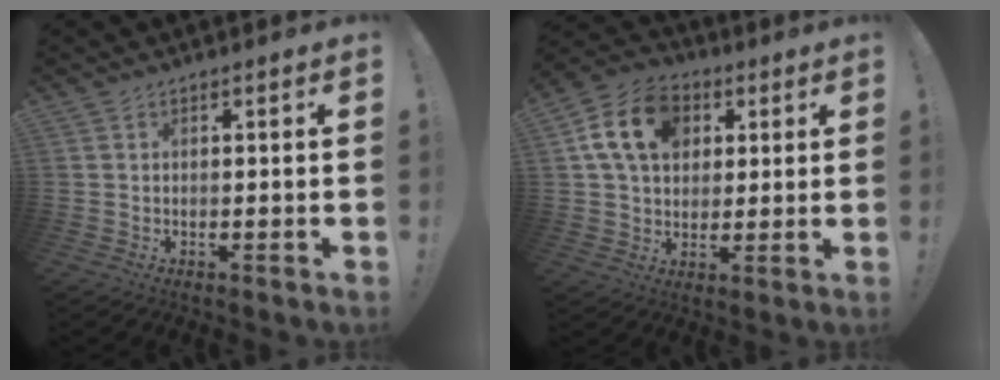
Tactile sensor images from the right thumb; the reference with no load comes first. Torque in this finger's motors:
{"motor_torque": [0.18, 0.85, 0.52, -0.34, 0.05]}